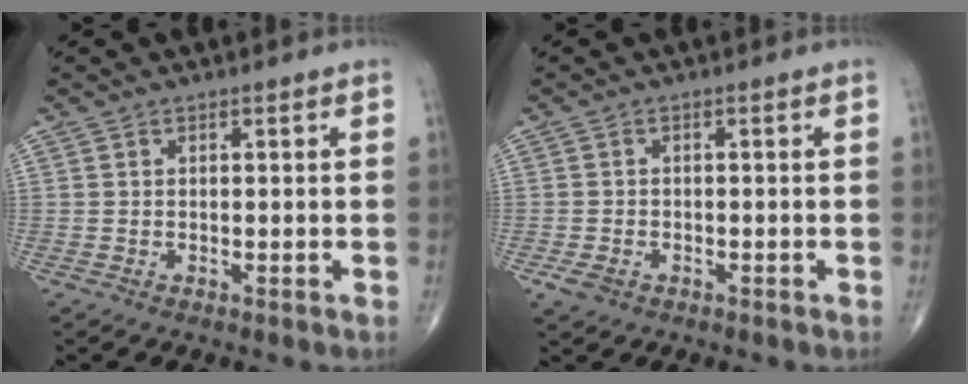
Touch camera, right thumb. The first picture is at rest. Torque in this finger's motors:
{"motor_torque": [0.91, 0.26, -0.05, -0.27, 0.07]}